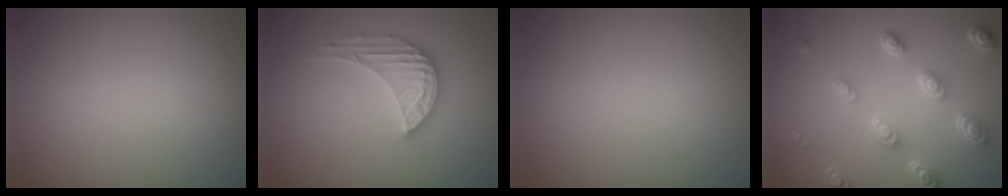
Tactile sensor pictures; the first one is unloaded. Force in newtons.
{"total": 3.9, "press": 3.9, "slide": 0.5}
{"total": 0.0}
{"total": 4.8, "press": 3.5, "slide": 3.2}